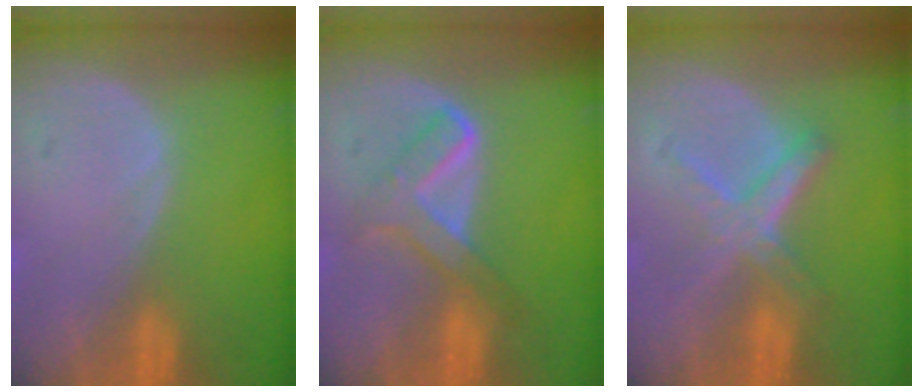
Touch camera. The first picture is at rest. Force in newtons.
{"total": 5.2, "press": 5.2, "slide": 0.5}
{"total": 5.8, "press": 5.5, "slide": 1.8}